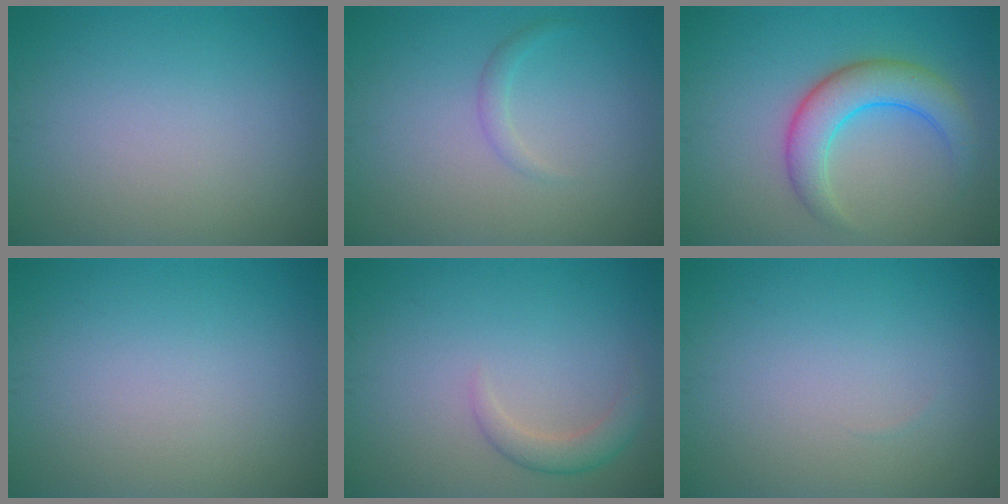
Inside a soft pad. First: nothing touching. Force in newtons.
{"total": 1.0, "press": 1.0, "slide": 0.1}
{"total": 5.2, "press": 5.2, "slide": 0.1}
{"total": 0.0}
{"total": 2.1, "press": 2.1, "slide": 0.2}
{"total": 0.0}